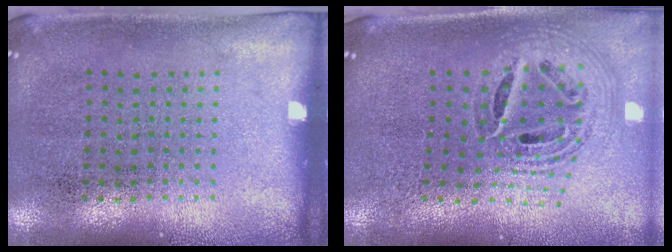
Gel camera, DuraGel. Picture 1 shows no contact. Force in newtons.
{"total": 1.7, "press": 1.5, "slide": 0.9}